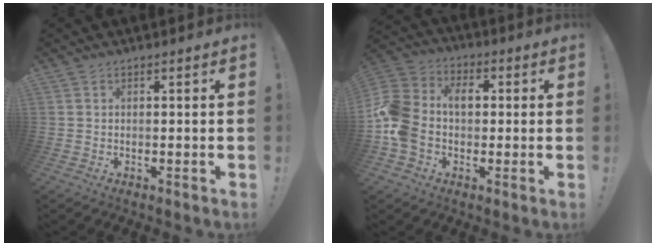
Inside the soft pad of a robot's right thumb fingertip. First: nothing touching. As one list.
[{"total": 14.5, "force": [-0.1, 11.5, 8.8], "torque": [-0.183, 0.021, 0.003]}]